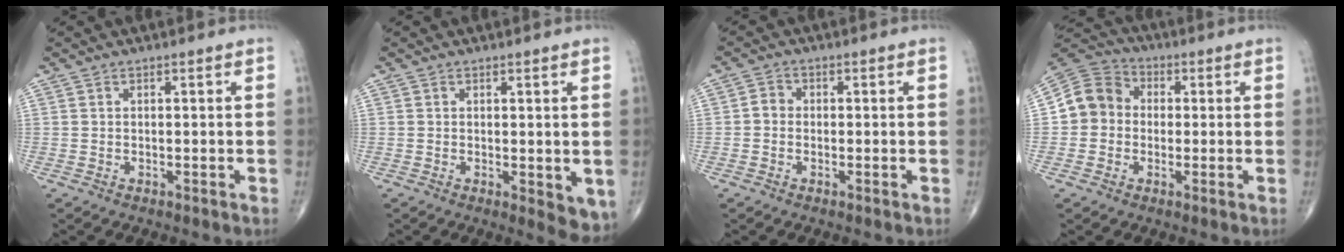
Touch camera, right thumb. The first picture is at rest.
{"total": 5.0, "force": [-0.6, 2.2, 4.5], "torque": [-0.046, -0.013, -0.005]}
{"total": 2.2, "force": [-0.4, 1.9, 1.0], "torque": [-0.006, 0.007, -0.014]}
{"total": 8.9, "force": [-0.2, 8.1, 3.7], "torque": [-0.048, 0.029, -0.019]}